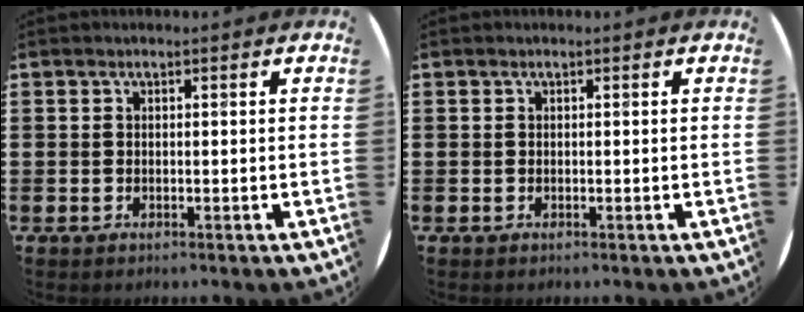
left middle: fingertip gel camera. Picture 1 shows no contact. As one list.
[{"total": 0.0}]